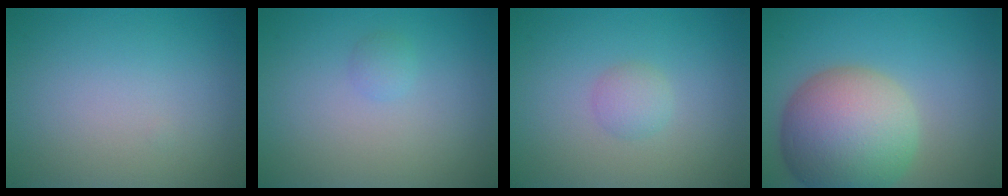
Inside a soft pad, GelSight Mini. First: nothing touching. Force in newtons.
{"total": 0.8, "press": 0.8, "slide": 0.1}
{"total": 1.4, "press": 1.4, "slide": 0.0}
{"total": 10.5, "press": 10.4, "slide": 0.7}